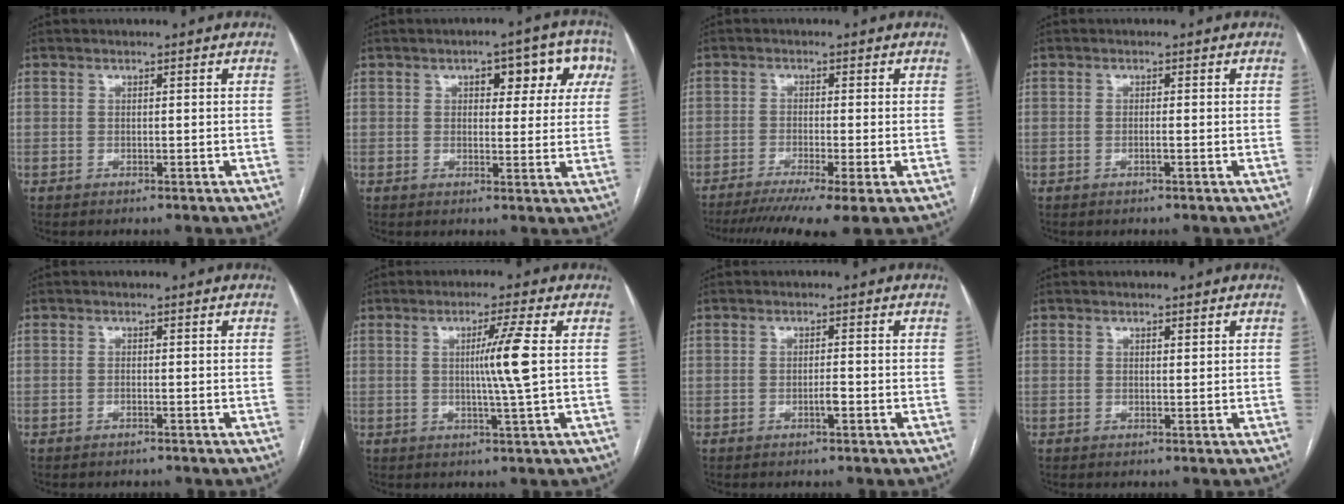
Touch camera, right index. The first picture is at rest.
{"total": 8.8, "force": [3.5, 4.2, 6.9], "torque": [-0.062, 0.030, 0.038]}
{"total": 10.1, "force": [-7.1, 0.1, 7.2], "torque": [-0.110, -0.016, -0.112]}
{"total": 0.8, "force": [-0.3, 0.0, 0.8], "torque": [-0.015, 0.001, -0.006]}
{"total": 0.7, "force": [-0.6, 0.2, 0.2], "torque": [-0.009, -0.001, -0.008]}
{"total": 6.0, "force": [0.6, -1.6, 5.8], "torque": [-0.100, -0.005, 0.012]}
{"total": 1.6, "force": [-0.7, 0.1, 1.4], "torque": [-0.027, 0.000, -0.012]}
{"total": 0.5, "force": [0.3, 0.1, 0.4], "torque": [-0.008, -0.002, 0.005]}